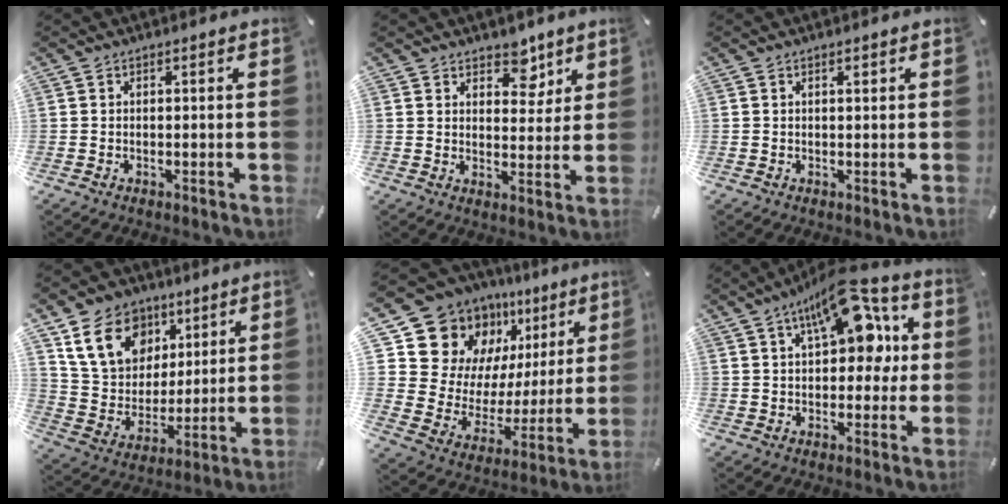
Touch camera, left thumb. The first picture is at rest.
{"total": 6.7, "force": [4.8, 4.3, 2.0], "torque": [0.005, -0.035, 0.077]}
{"total": 0.9, "force": [0.4, 0.3, 0.7], "torque": [-0.013, 0.002, 0.007]}
{"total": 16.7, "force": [8.1, 12.8, 6.9], "torque": [-0.130, -0.024, 0.162]}
{"total": 19.3, "force": [12.8, 12.9, 6.5], "torque": [-0.100, -0.102, 0.241]}
{"total": 14.9, "force": [7.1, 7.6, 10.7], "torque": [-0.154, -0.025, 0.119]}